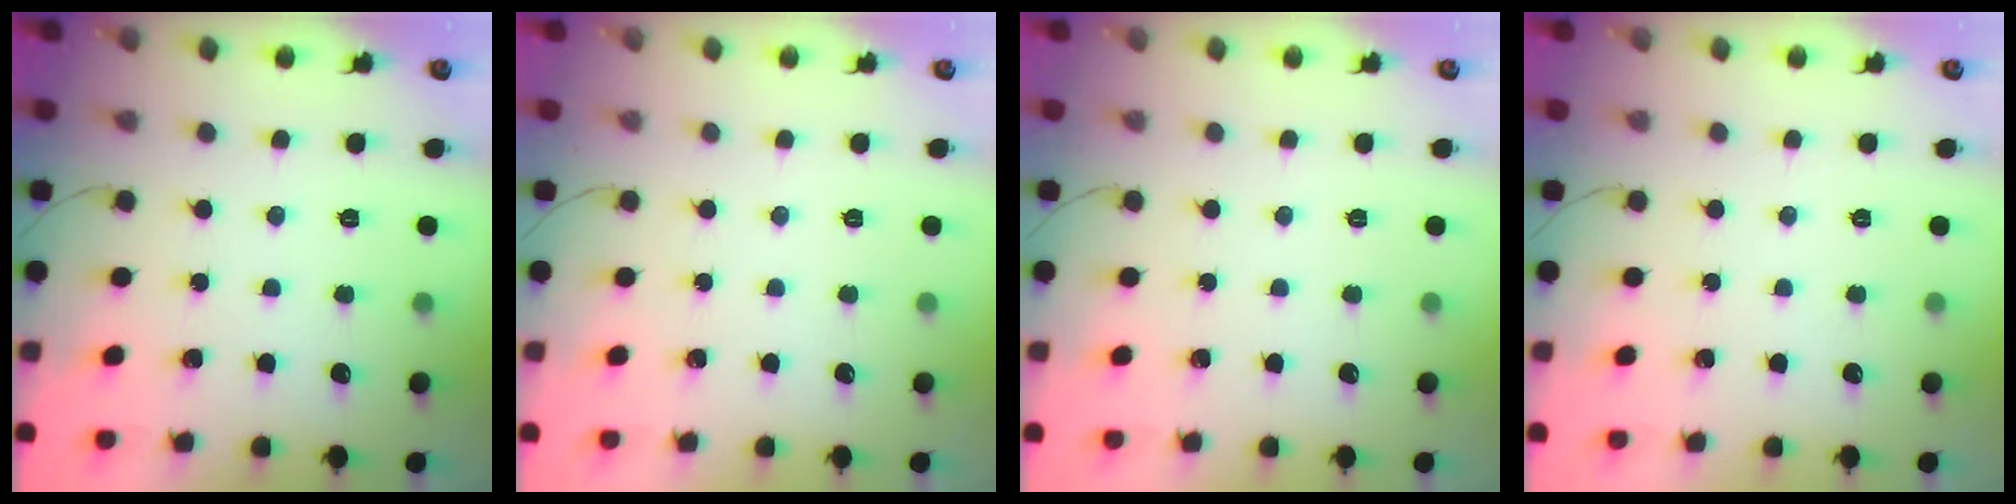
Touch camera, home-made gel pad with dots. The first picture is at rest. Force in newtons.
{"total": 0.0}
{"total": 0.0}
{"total": 0.0}